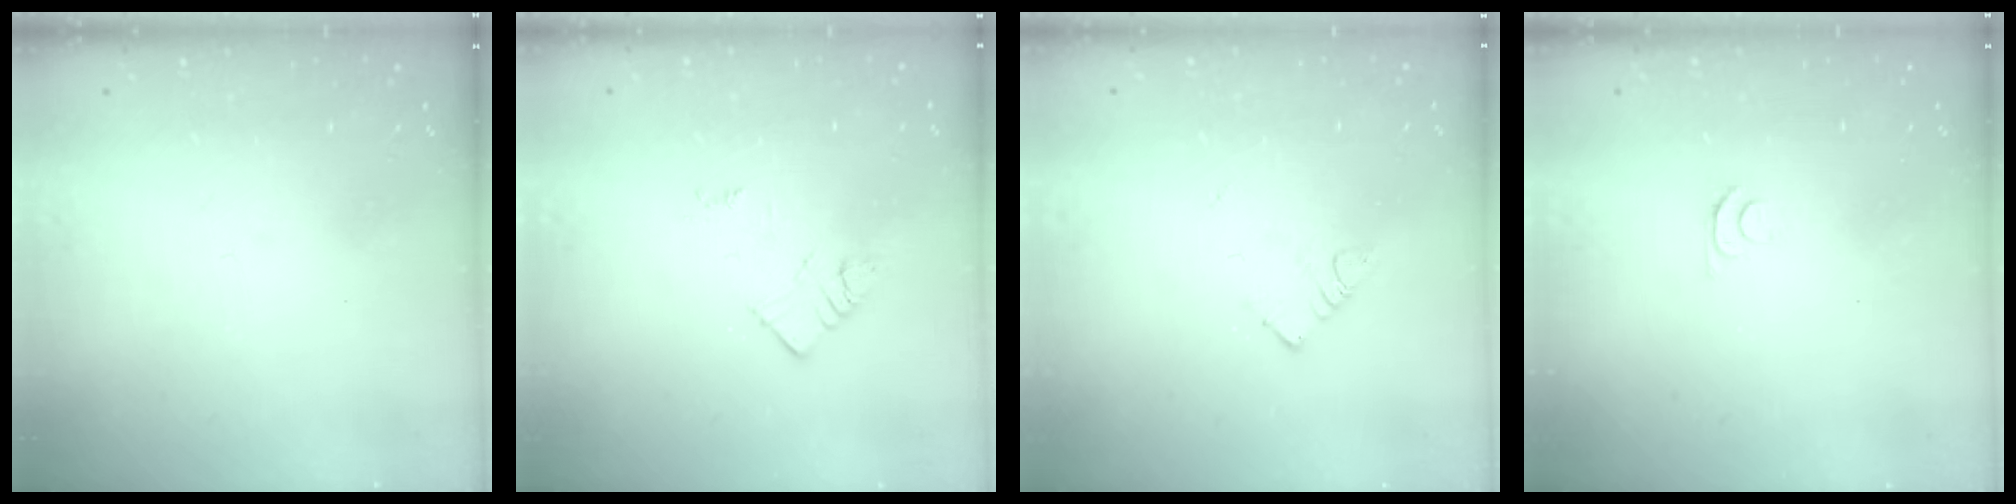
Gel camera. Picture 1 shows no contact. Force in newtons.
{"total": 3.0, "press": 3.0, "slide": 0.4}
{"total": 3.9, "press": 3.9, "slide": 0.2}
{"total": 4.4, "press": 4.3, "slide": 0.6}